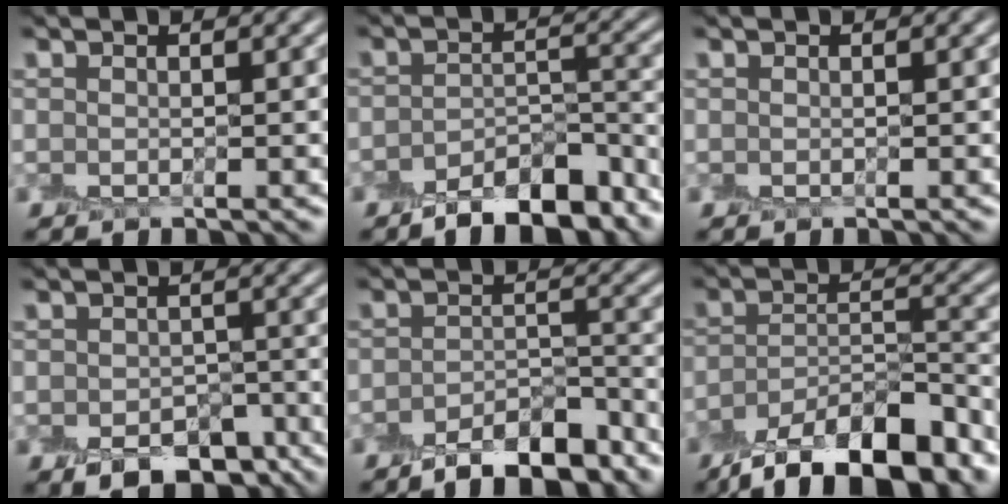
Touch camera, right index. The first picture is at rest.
{"total": 7.7, "force": [-6.0, 2.9, 3.9], "torque": [-0.053, -0.004, -0.098]}
{"total": 0.0}
{"total": 5.9, "force": [-3.8, 3.4, 2.9], "torque": [-0.041, -0.021, -0.049]}
{"total": 6.7, "force": [-5.2, 2.4, 3.4], "torque": [-0.046, -0.002, -0.086]}
{"total": 11.0, "force": [-8.3, 3.8, 6.1], "torque": [-0.104, -0.007, -0.136]}